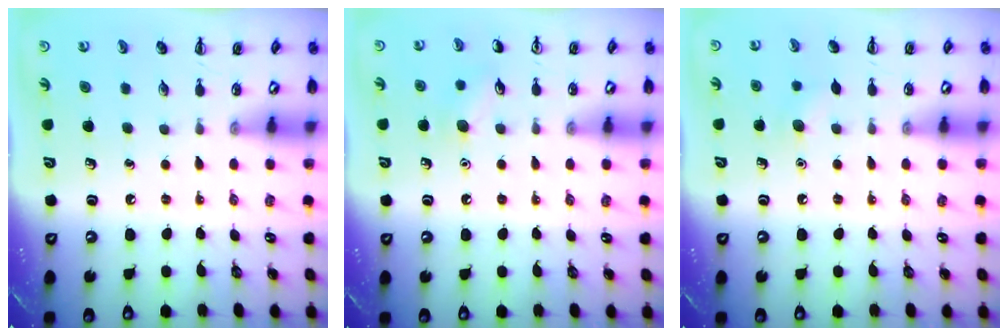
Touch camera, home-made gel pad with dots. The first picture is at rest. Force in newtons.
{"total": 6.5, "press": 6.2, "slide": 1.9}
{"total": 4.5, "press": 4.3, "slide": 1.2}